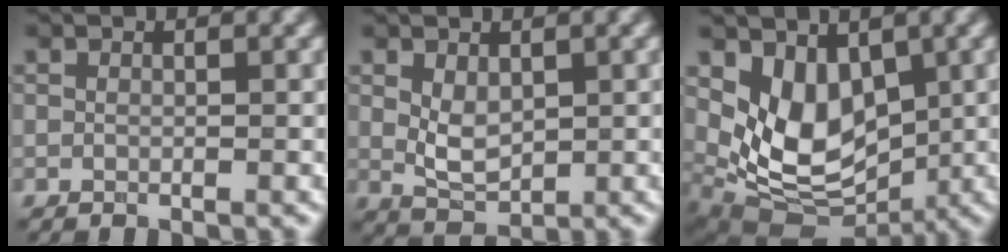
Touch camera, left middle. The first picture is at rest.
{"total": 2.7, "force": [0.6, 1.6, 2.0], "torque": [-0.042, -0.003, 0.019]}
{"total": 6.1, "force": [1.5, 4.1, 4.2], "torque": [-0.081, -0.027, 0.032]}